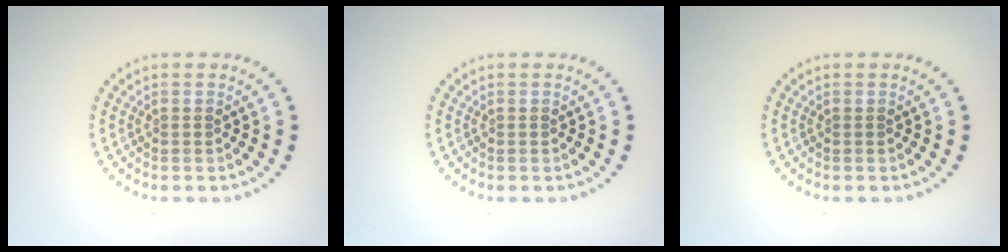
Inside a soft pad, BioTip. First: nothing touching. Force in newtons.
{"total": 0.0}
{"total": 0.0}